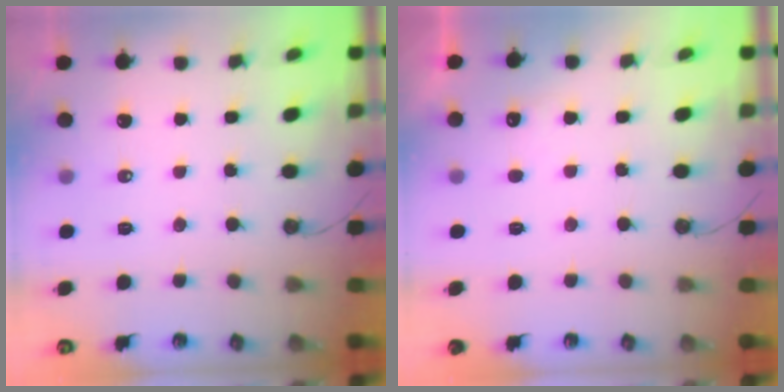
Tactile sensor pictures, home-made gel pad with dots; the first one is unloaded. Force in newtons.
{"total": 4.2, "press": 4.1, "slide": 1.1}